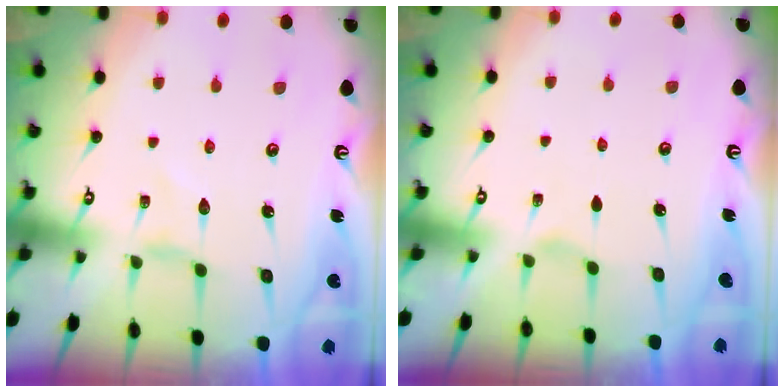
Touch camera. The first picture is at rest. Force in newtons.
{"total": 0.7, "press": 0.6, "slide": 0.2}